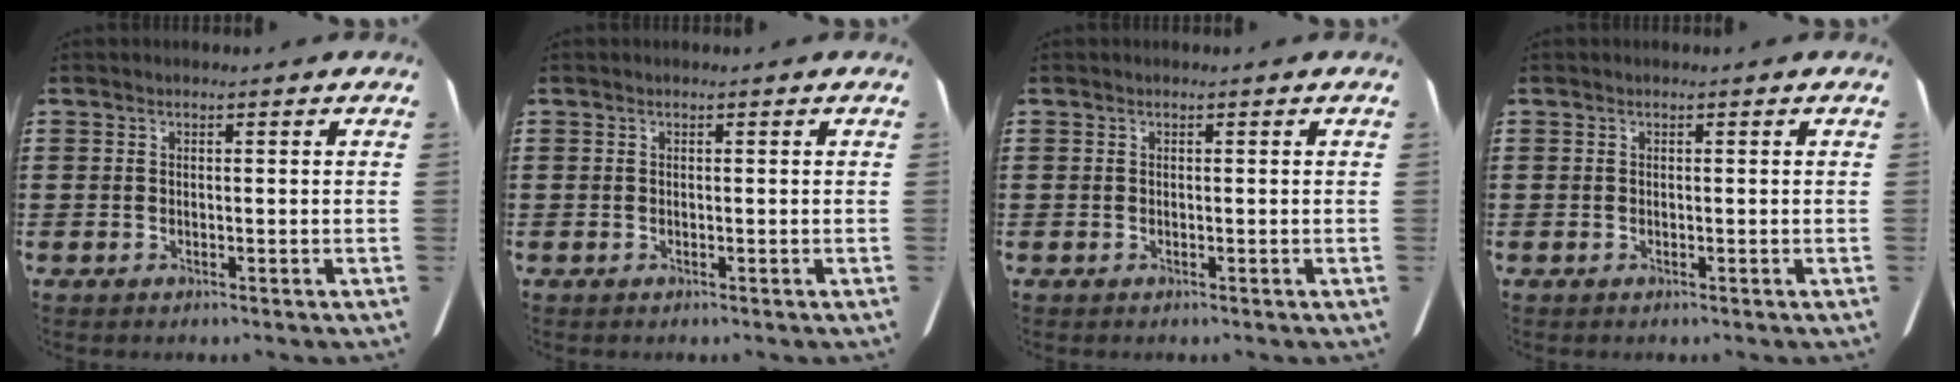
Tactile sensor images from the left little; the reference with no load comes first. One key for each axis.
{"total": 0.0}
{"total": 0.0}
{"total": 0.0}